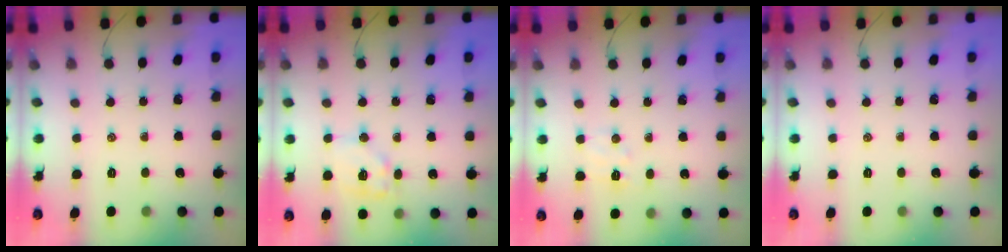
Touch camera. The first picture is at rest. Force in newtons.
{"total": 10.4, "press": 10.3, "slide": 1.6}
{"total": 5.6, "press": 5.5, "slide": 1.2}
{"total": 0.0}